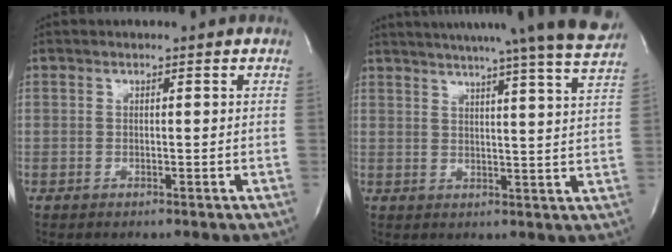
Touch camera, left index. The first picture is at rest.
{"total": 23.9, "force": [21.6, -1.5, 10.1], "torque": [-0.161, -0.054, 0.262]}